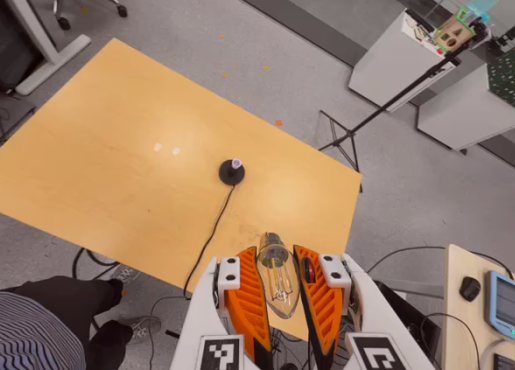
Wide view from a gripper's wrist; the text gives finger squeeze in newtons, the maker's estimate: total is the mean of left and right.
{"total": 22.8, "left": 24.9, "right": 20.7}